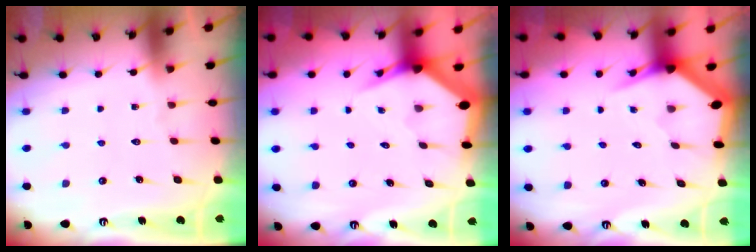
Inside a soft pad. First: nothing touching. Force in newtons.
{"total": 3.8, "press": 3.8, "slide": 0.4}
{"total": 3.6, "press": 3.6, "slide": 0.2}